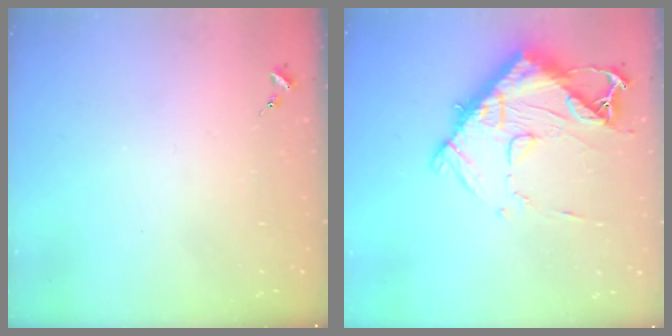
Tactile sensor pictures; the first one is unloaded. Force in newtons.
{"total": 15.6, "press": 15.6, "slide": 1.1}